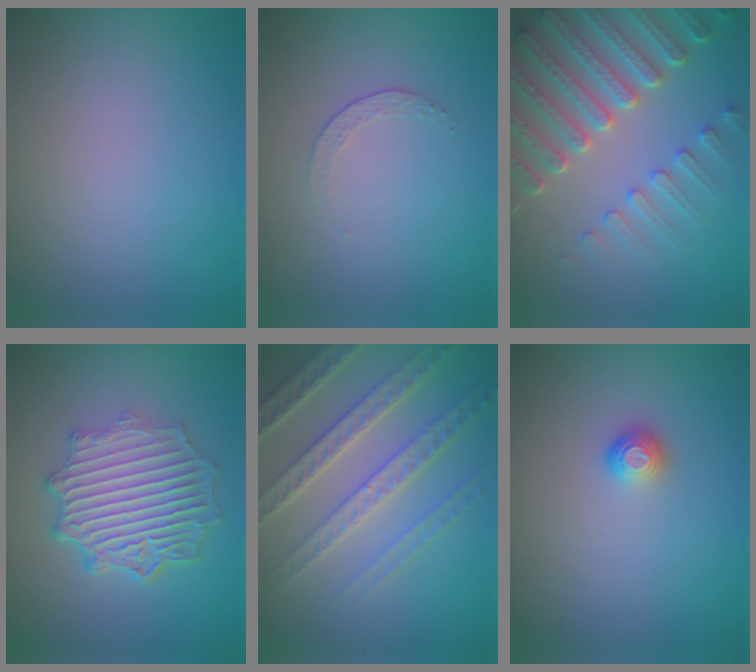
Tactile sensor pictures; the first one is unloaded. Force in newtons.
{"total": 1.2, "press": 0.5, "slide": 1.1}
{"total": 7.4, "press": 5.7, "slide": 4.7}
{"total": 7.1, "press": 5.3, "slide": 4.7}
{"total": 6.9, "press": 5.3, "slide": 4.4}
{"total": 1.1, "press": 1.0, "slide": 0.4}